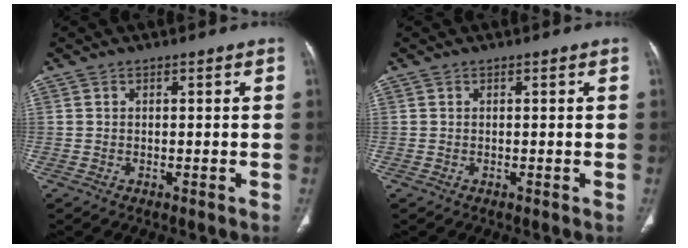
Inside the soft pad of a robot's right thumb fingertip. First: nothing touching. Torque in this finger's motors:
{"motor_torque": [0.31, 0.39, -0.23, -0.43, -0.05]}